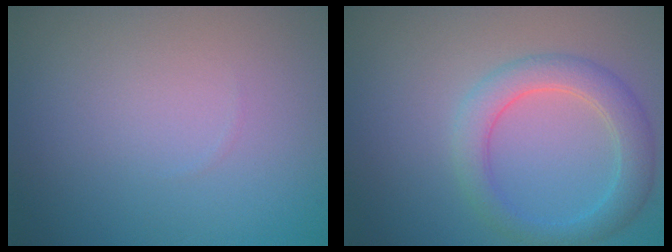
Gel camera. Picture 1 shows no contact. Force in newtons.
{"total": 3.8, "press": 3.7, "slide": 0.4}